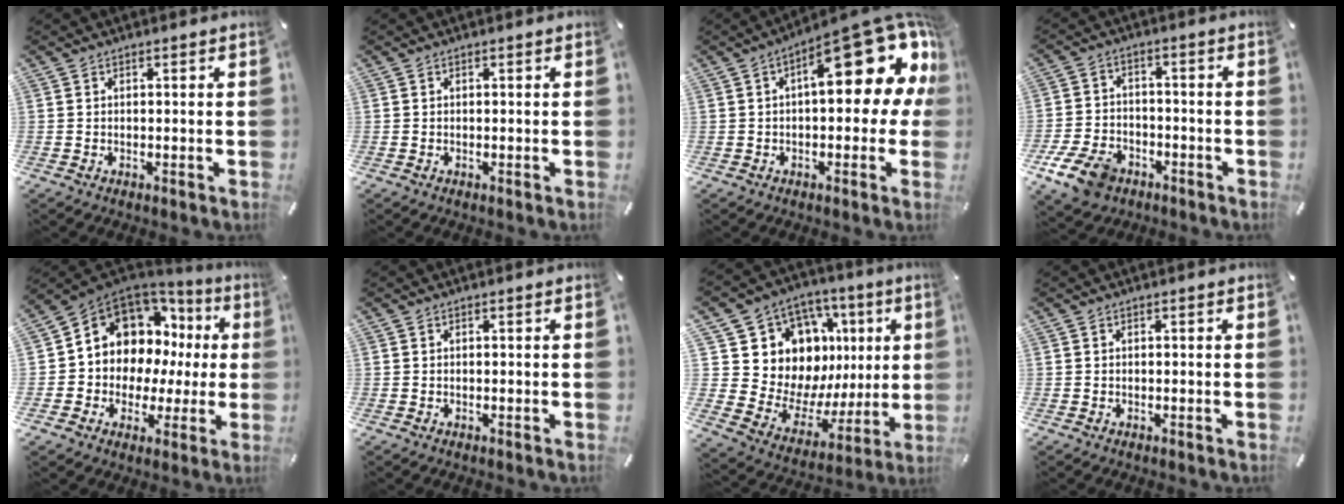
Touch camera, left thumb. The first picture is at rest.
{"total": 0.0}
{"total": 20.8, "force": [7.2, 8.6, 17.5], "torque": [-0.224, -0.052, 0.117]}
{"total": 10.0, "force": [-5.7, 6.6, 4.9], "torque": [-0.095, 0.031, -0.103]}
{"total": 10.3, "force": [4.3, 8.9, 2.9], "torque": [-0.073, -0.047, 0.088]}
{"total": 0.0}
{"total": 15.4, "force": [7.1, 12.6, 5.5], "torque": [-0.081, -0.077, 0.154]}
{"total": 0.0}